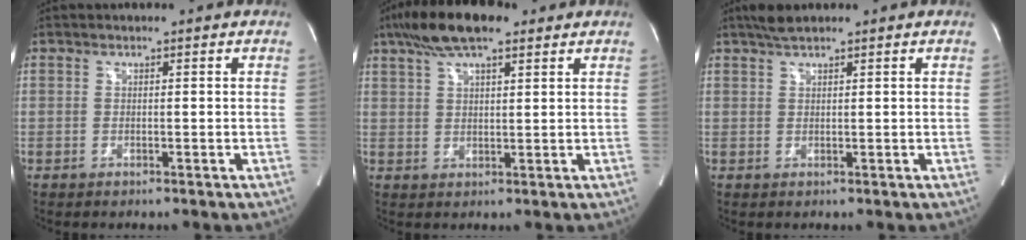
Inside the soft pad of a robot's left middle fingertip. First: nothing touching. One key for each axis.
{"total": 9.7, "fx": 6.6, "fy": 2.6, "fz": 6.7, "tx": -0.127, "ty": 0.025, "tz": 0.113}
{"total": 2.3, "fx": 2.0, "fy": 0.2, "fz": 1.2, "tx": -0.028, "ty": 0.010, "tz": 0.038}